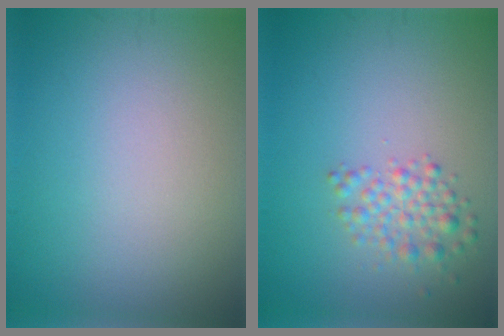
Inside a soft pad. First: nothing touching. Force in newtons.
{"total": 2.3, "press": 2.3, "slide": 0.1}